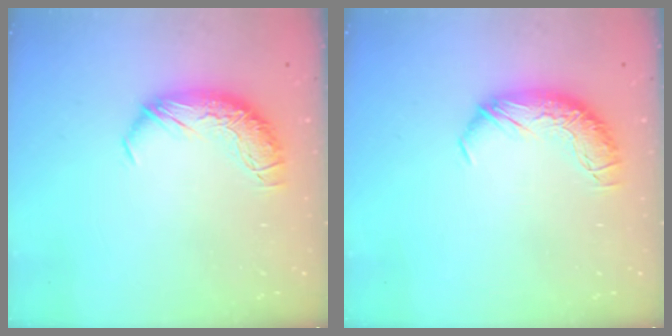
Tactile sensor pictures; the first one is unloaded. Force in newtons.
{"total": 0.0}